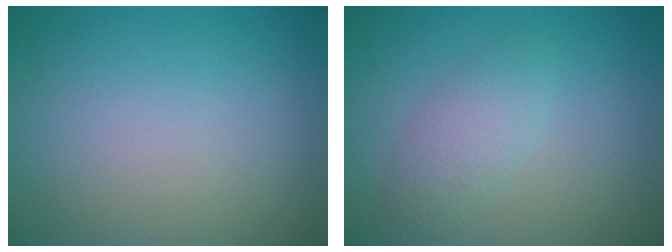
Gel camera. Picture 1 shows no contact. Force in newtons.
{"total": 2.5, "press": 2.5, "slide": 0.1}